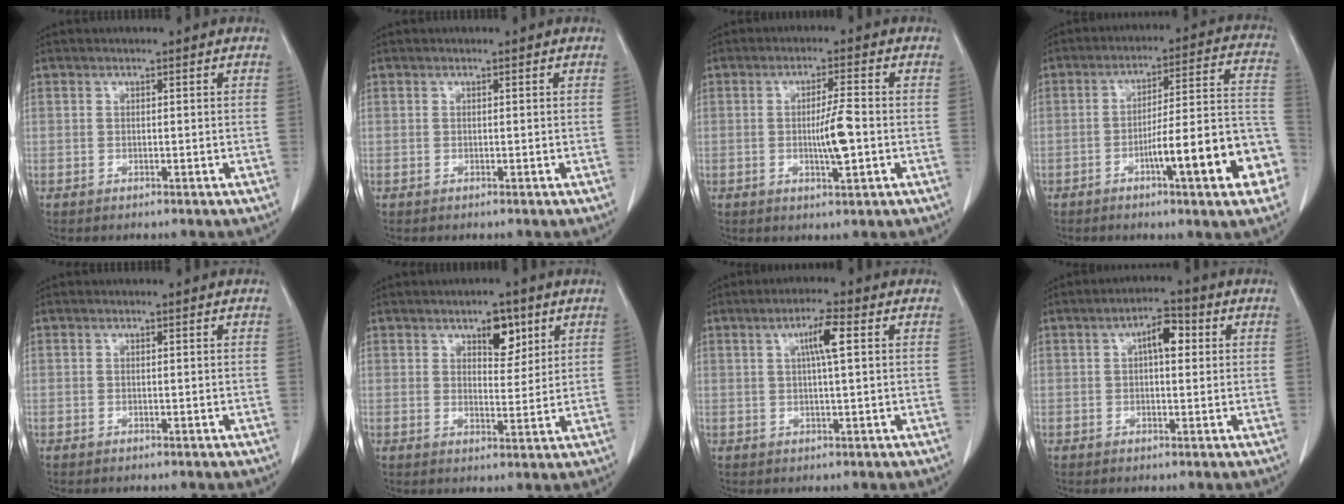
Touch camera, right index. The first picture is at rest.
{"total": 0.0}
{"total": 5.4, "force": [-0.7, 0.4, 5.4], "torque": [-0.093, -0.004, -0.010]}
{"total": 16.3, "force": [-6.4, 1.6, 14.9], "torque": [-0.165, 0.028, -0.085]}
{"total": 0.0}
{"total": 5.0, "force": [2.9, 2.3, 3.3], "torque": [-0.047, 0.000, 0.043]}
{"total": 4.5, "force": [1.3, 0.0, 4.3], "torque": [-0.075, 0.004, 0.020]}
{"total": 4.6, "force": [1.1, 1.8, 4.1], "torque": [-0.067, 0.015, 0.015]}